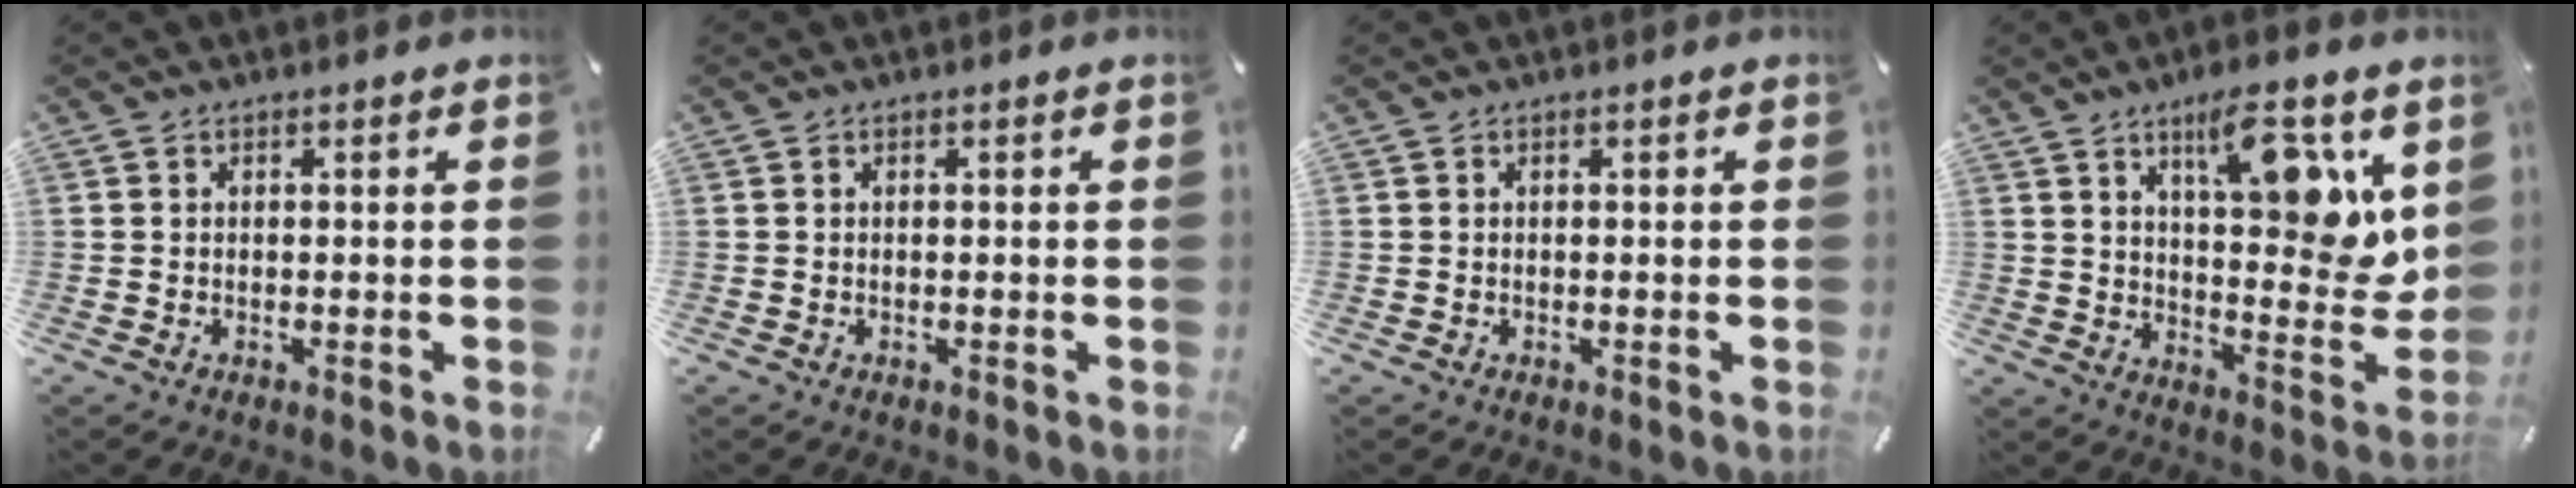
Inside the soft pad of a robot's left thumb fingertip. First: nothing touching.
{"total": 0.0}
{"total": 0.0}
{"total": 15.5, "force": [8.8, 5.8, 11.5], "torque": [-0.141, -0.062, 0.141]}